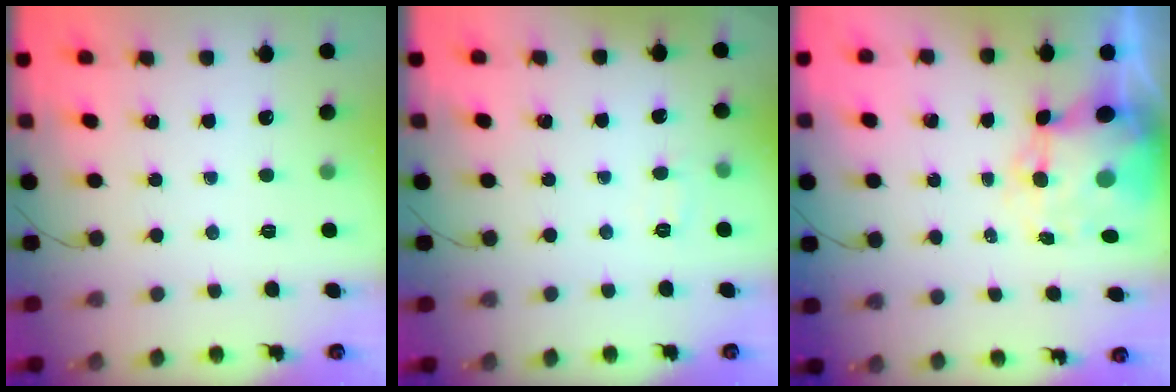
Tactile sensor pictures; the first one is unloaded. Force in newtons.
{"total": 4.9, "press": 4.7, "slide": 1.2}
{"total": 10.3, "press": 10.0, "slide": 2.6}